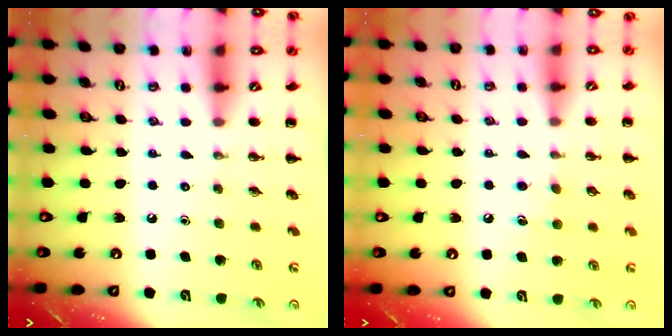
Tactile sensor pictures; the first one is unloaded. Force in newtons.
{"total": 4.7, "press": 4.5, "slide": 1.4}